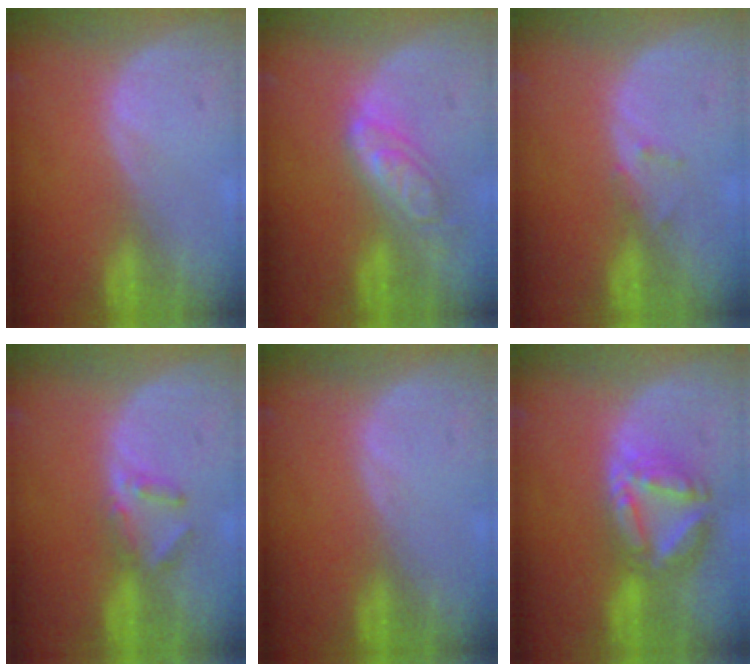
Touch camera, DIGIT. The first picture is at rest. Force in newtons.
{"total": 6.3, "press": 5.5, "slide": 3.0}
{"total": 1.3, "press": 1.1, "slide": 0.8}
{"total": 3.2, "press": 3.0, "slide": 1.0}
{"total": 0.0}
{"total": 8.3, "press": 7.1, "slide": 4.2}